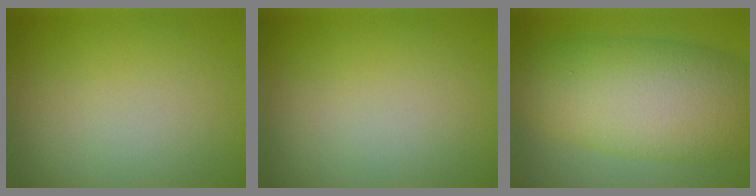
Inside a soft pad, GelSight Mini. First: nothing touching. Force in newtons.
{"total": 0.0}
{"total": 11.0, "press": 11.0, "slide": 0.0}